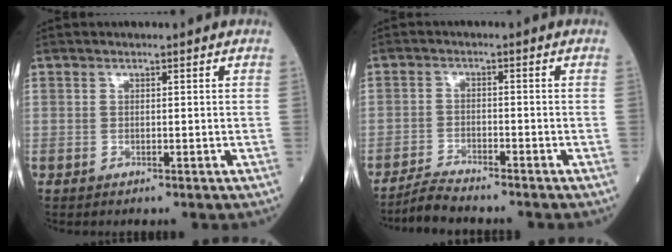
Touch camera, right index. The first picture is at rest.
{"total": 4.0, "force": [-3.9, -0.2, 0.9], "torque": [-0.019, -0.015, -0.071]}